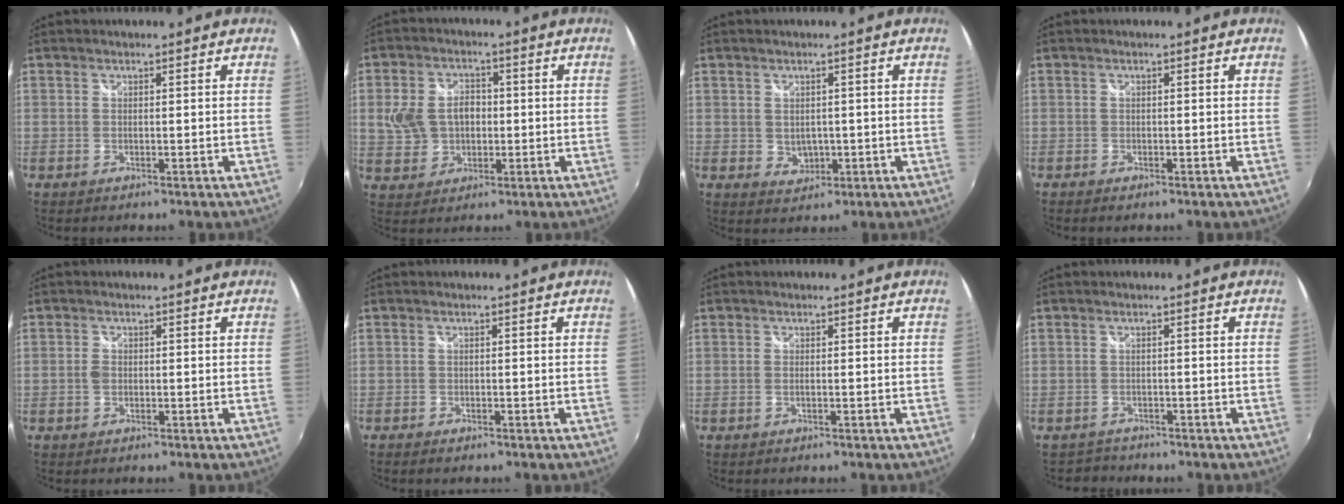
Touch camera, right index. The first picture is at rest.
{"total": 8.7, "force": [0.3, 7.0, 5.3], "torque": [-0.111, 0.017, 0.013]}
{"total": 3.3, "force": [-0.1, 2.9, 1.7], "torque": [-0.028, -0.002, 0.006]}
{"total": 1.0, "force": [-0.8, 0.5, 0.4], "torque": [-0.010, -0.006, -0.016]}
{"total": 0.8, "force": [-0.2, 0.6, 0.5], "torque": [-0.009, 0.001, -0.005]}
{"total": 1.3, "force": [-1.0, 0.6, 0.5], "torque": [-0.013, -0.007, -0.019]}
{"total": 0.7, "force": [-0.2, 0.1, 0.7], "torque": [-0.014, -0.001, -0.005]}
{"total": 2.0, "force": [-1.8, 1.0, -0.4], "torque": [0.000, 0.000, -0.030]}